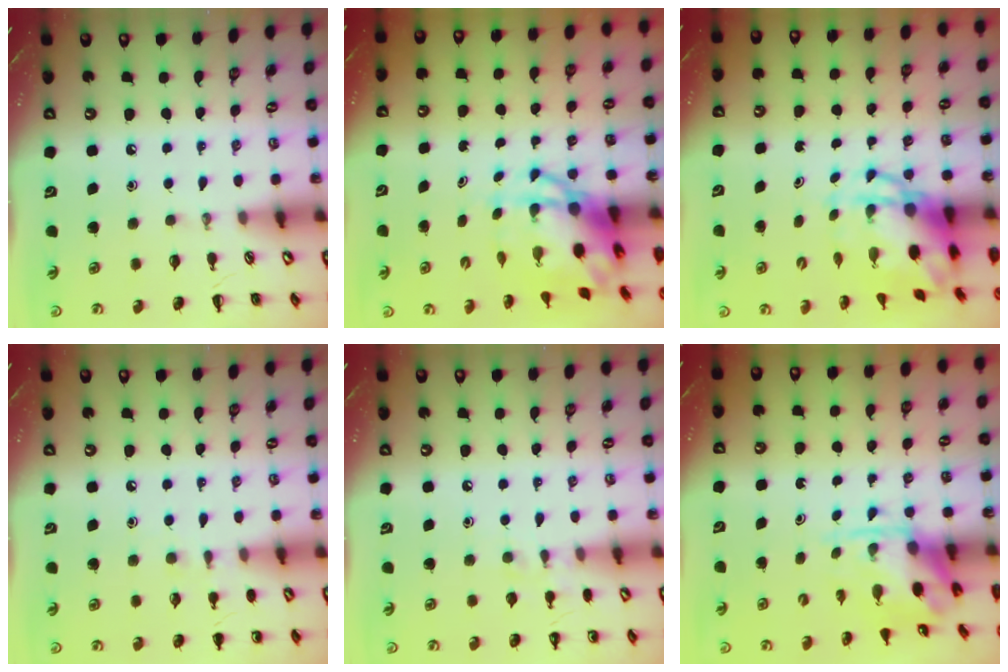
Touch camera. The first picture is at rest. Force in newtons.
{"total": 7.2, "press": 7.0, "slide": 1.9}
{"total": 7.6, "press": 7.4, "slide": 1.3}
{"total": 5.4, "press": 5.2, "slide": 1.7}
{"total": 6.2, "press": 5.9, "slide": 1.9}
{"total": 3.7, "press": 3.7, "slide": 0.8}